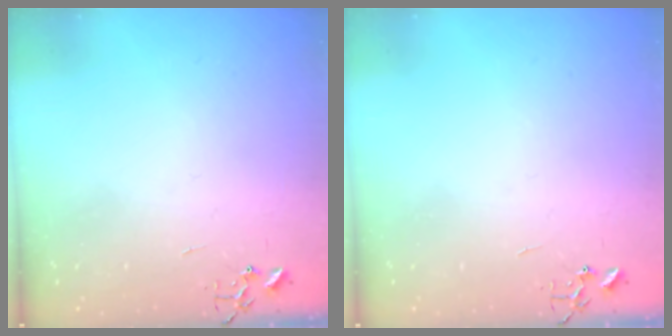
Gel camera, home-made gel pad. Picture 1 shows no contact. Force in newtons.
{"total": 0.0}